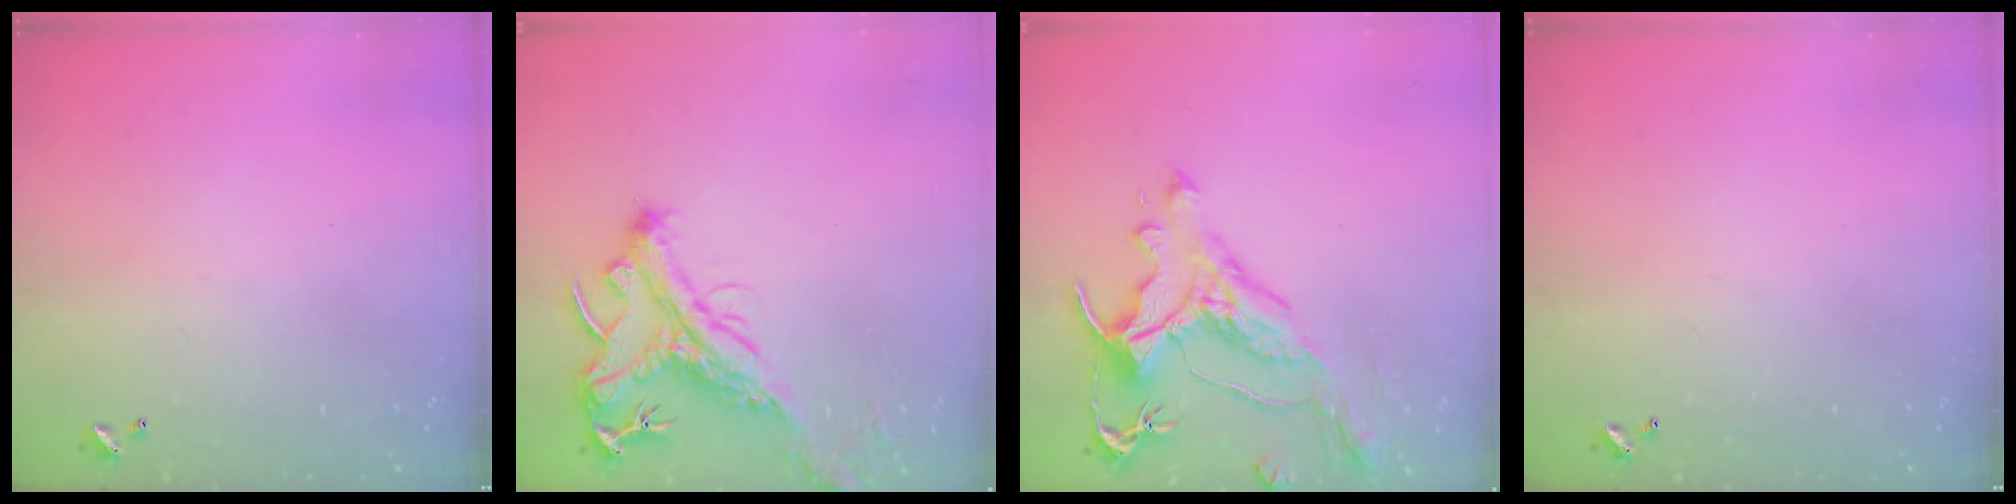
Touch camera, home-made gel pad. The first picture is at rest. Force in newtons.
{"total": 2.0, "press": 1.5, "slide": 1.3}
{"total": 1.7, "press": 1.2, "slide": 1.1}
{"total": 0.0}